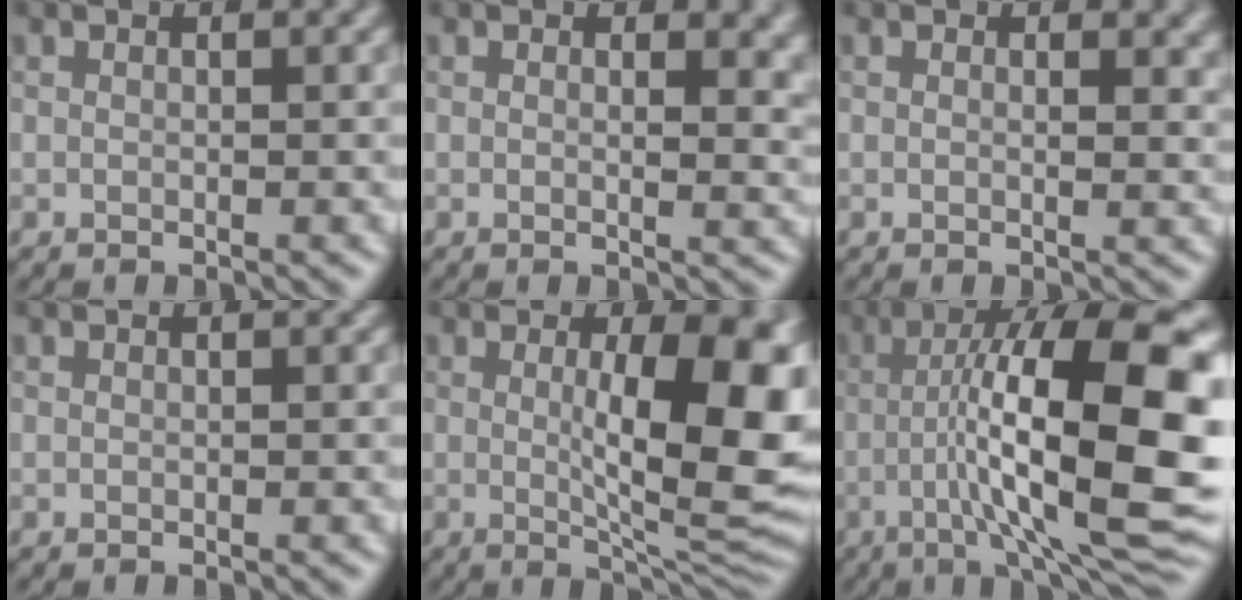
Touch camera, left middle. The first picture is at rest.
{"total": 3.1, "force": [0.8, 1.4, 2.6], "torque": [-0.026, -0.003, 0.012]}
{"total": 1.6, "force": [0.5, 0.7, 1.4], "torque": [-0.016, -0.004, 0.009]}
{"total": 0.0}
{"total": 11.3, "force": [0.8, 3.2, 10.9], "torque": [-0.146, -0.011, 0.020]}
{"total": 14.9, "force": [-1.4, 3.1, 14.5], "torque": [-0.206, 0.027, -0.015]}